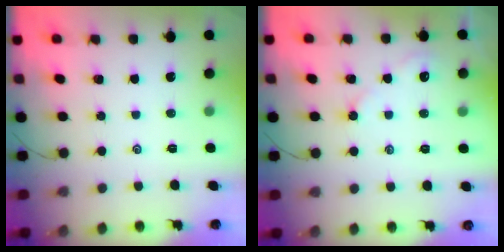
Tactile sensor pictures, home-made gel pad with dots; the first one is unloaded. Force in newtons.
{"total": 3.3, "press": 3.3, "slide": 0.4}